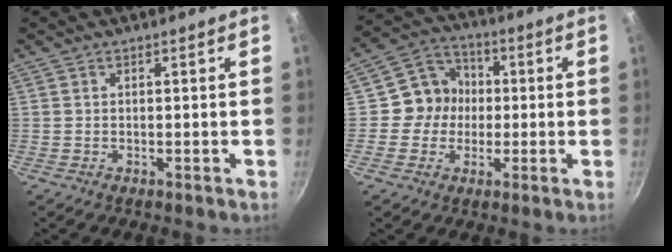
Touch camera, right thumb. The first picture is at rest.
{"total": 9.2, "force": [-0.5, 8.5, 3.5], "torque": [-0.018, 0.025, -0.021]}